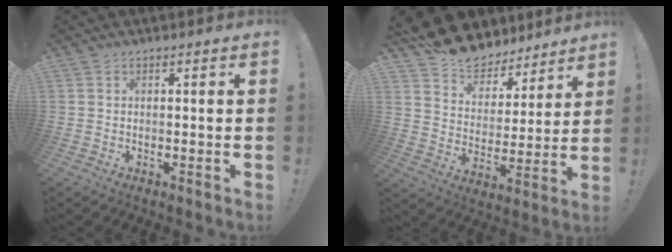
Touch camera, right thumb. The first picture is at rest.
{"total": 12.1, "force": [10.5, 5.8, 2.1], "torque": [-0.051, -0.083, 0.195]}